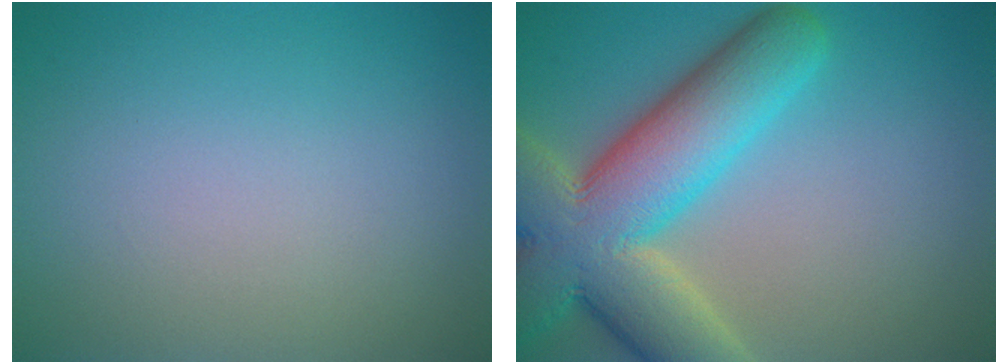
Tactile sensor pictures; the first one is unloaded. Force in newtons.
{"total": 12.5, "press": 12.4, "slide": 1.0}